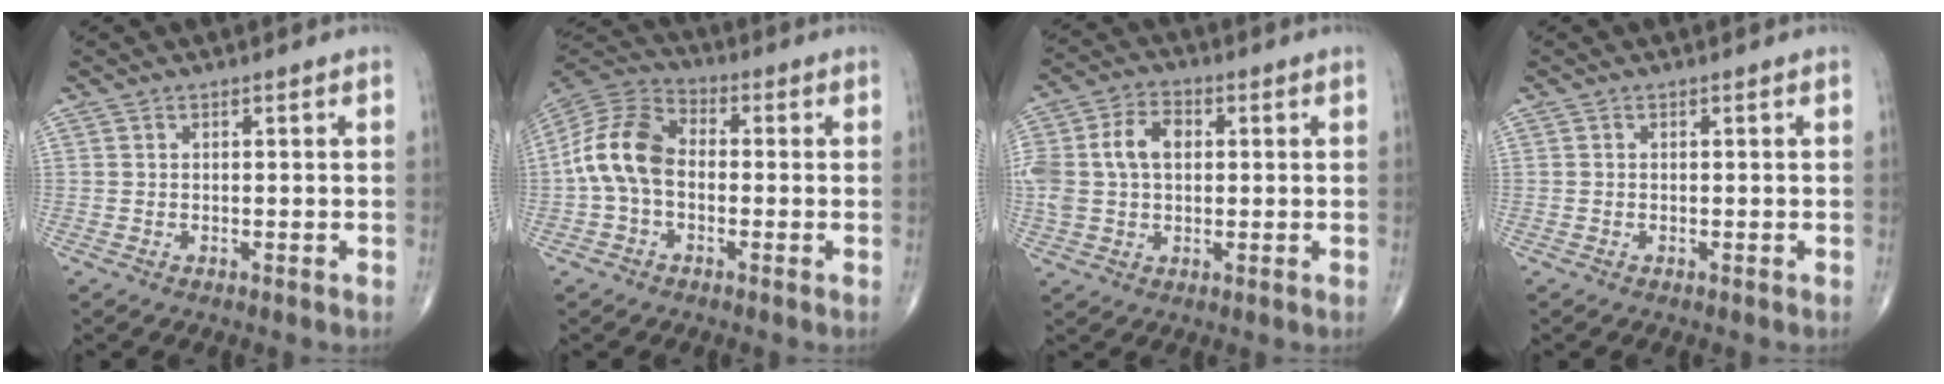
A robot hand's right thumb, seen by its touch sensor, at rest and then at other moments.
{"total": 11.8, "force": [-1.1, 7.8, 8.8], "torque": [-0.171, 0.034, -0.035]}
{"total": 11.5, "force": [1.5, 7.9, 8.3], "torque": [-0.176, 0.022, 0.028]}
{"total": 0.0}